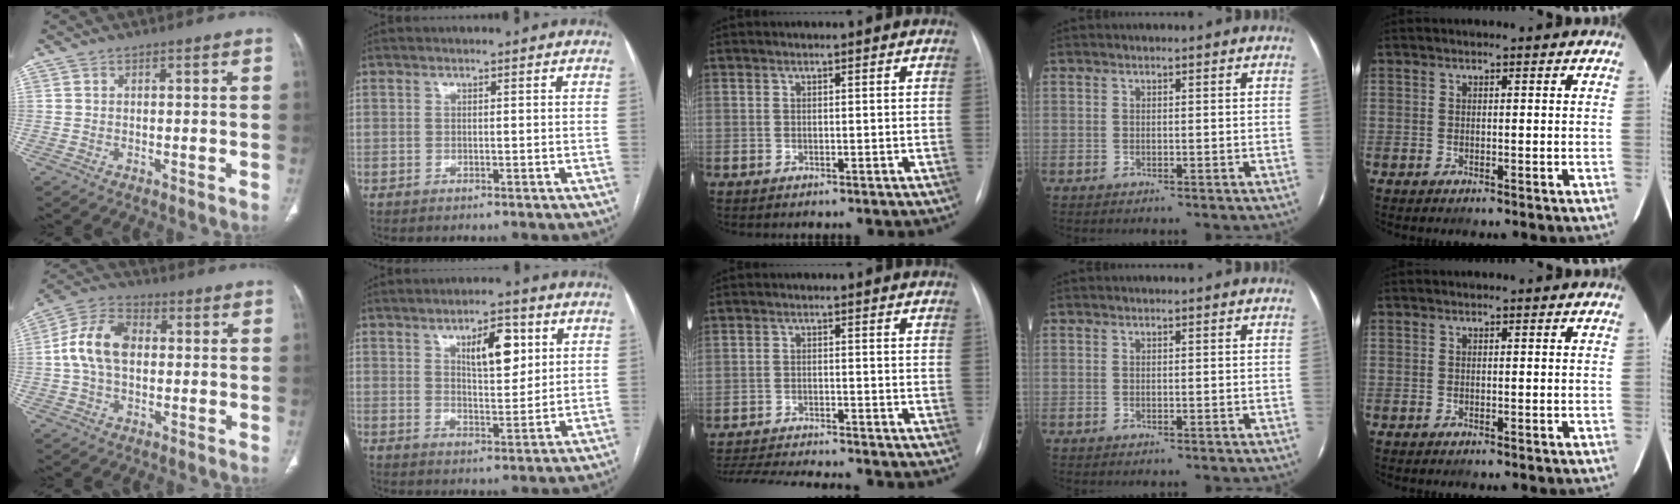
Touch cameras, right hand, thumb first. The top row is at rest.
{"thumb": {"total": 11.0, "force": [0.6, 7.3, 8.3], "torque": [-0.159, 0.026, 0.005]}, "index": {"total": 7.8, "force": [3.2, 2.8, 6.6], "torque": [-0.105, 0.005, 0.054]}, "middle": {"total": 11.8, "force": [-11.0, 0.4, 4.3], "torque": [-0.069, -0.014, -0.162]}}